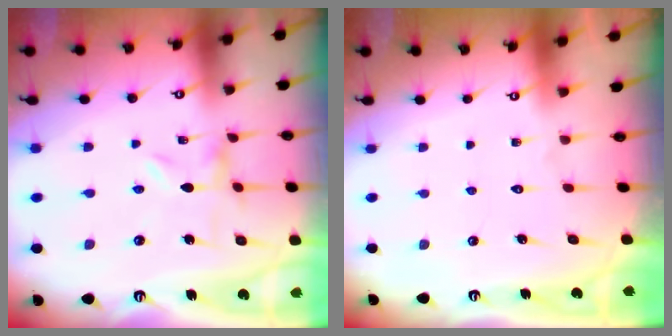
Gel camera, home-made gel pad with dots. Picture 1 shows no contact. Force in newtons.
{"total": 1.7, "press": 1.6, "slide": 0.1}